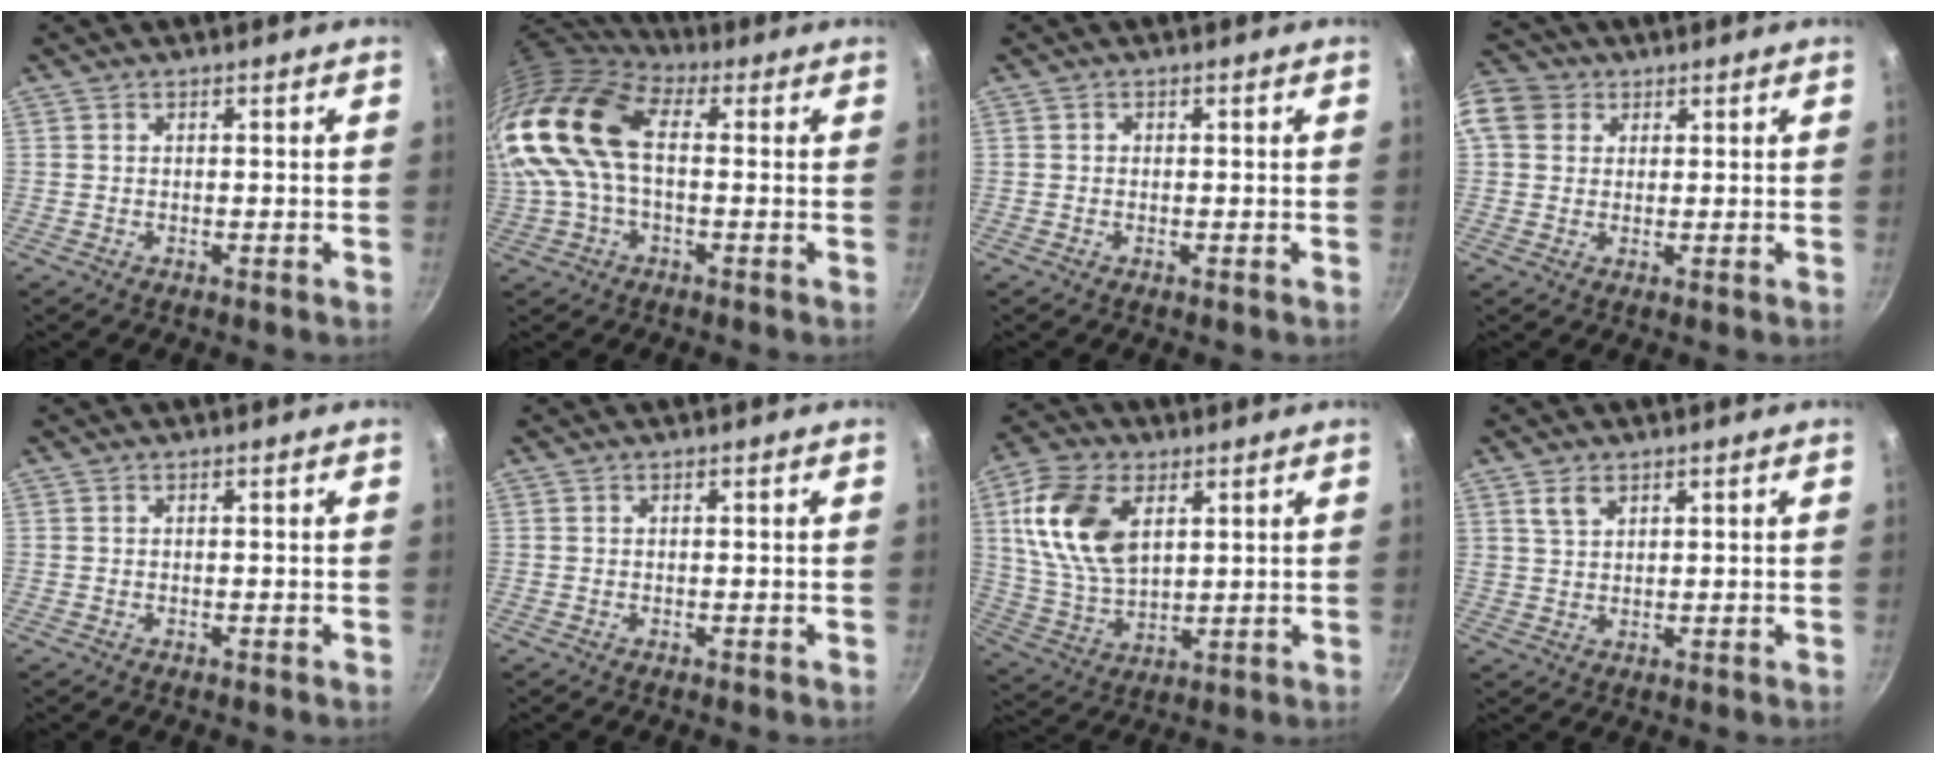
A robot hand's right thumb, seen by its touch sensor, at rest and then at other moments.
{"total": 19.9, "force": [2.3, 11.7, 15.9], "torque": [-0.326, 0.021, 0.033]}
{"total": 0.6, "force": [0.0, 0.5, 0.1], "torque": [0.001, 0.003, -0.001]}
{"total": 10.8, "force": [3.2, 9.1, 4.7], "torque": [-0.093, 0.022, 0.048]}
{"total": 0.0}
{"total": 0.0}
{"total": 15.9, "force": [5.0, 9.7, 11.5], "torque": [-0.205, -0.012, 0.102]}
{"total": 3.8, "force": [2.2, 2.2, 2.2], "torque": [-0.034, -0.004, 0.045]}